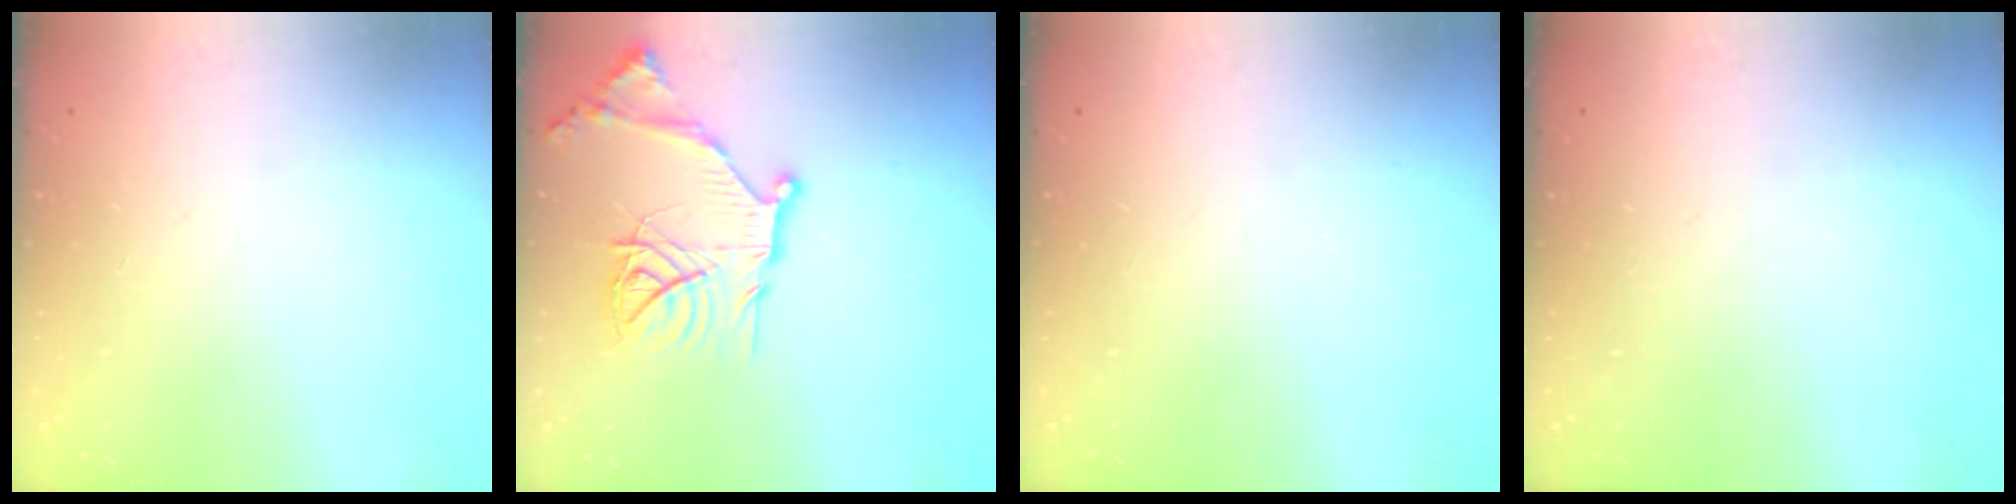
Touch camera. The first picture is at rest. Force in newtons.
{"total": 18.5, "press": 18.4, "slide": 1.9}
{"total": 0.0}
{"total": 0.0}